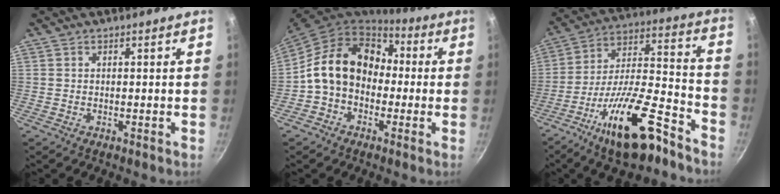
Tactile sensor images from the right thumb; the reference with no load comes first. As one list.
[{"total": 15.3, "force": [0.1, 12.0, 9.5], "torque": [-0.130, 0.048, -0.016]}, {"total": 20.0, "force": [-12.4, 6.3, 14.4], "torque": [-0.219, 0.078, -0.213]}]